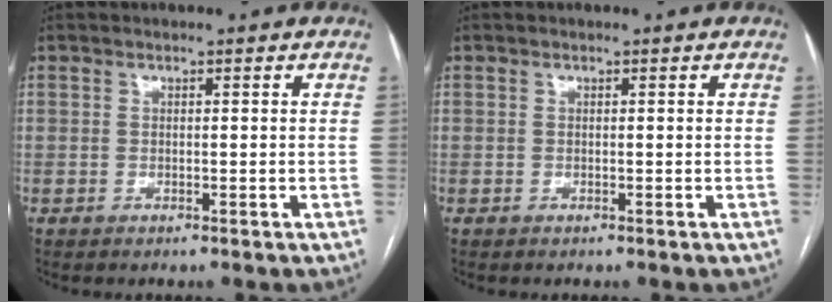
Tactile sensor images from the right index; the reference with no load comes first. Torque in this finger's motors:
{"motor_torque": [0.00, 0.00, 0.00, 0.01]}